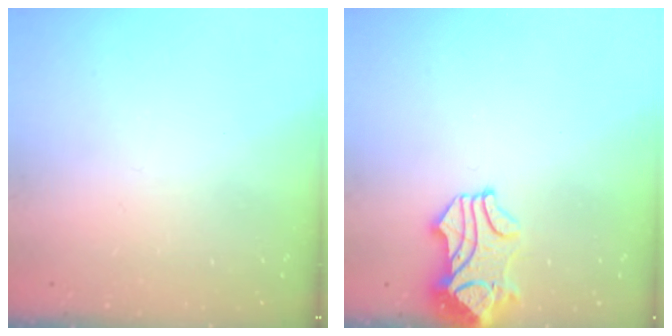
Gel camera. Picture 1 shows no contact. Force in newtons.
{"total": 1.0, "press": 0.5, "slide": 0.9}